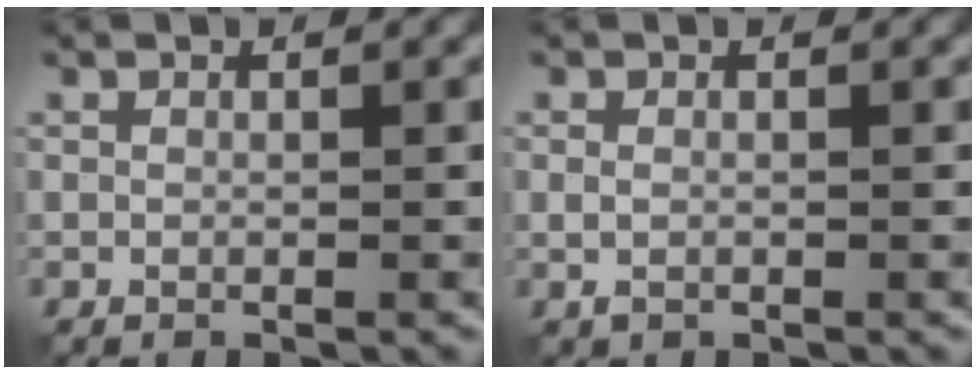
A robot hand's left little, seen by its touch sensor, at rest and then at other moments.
{"total": 0.9, "force": [-0.3, 0.6, 0.7], "torque": [-0.020, -0.003, -0.005]}